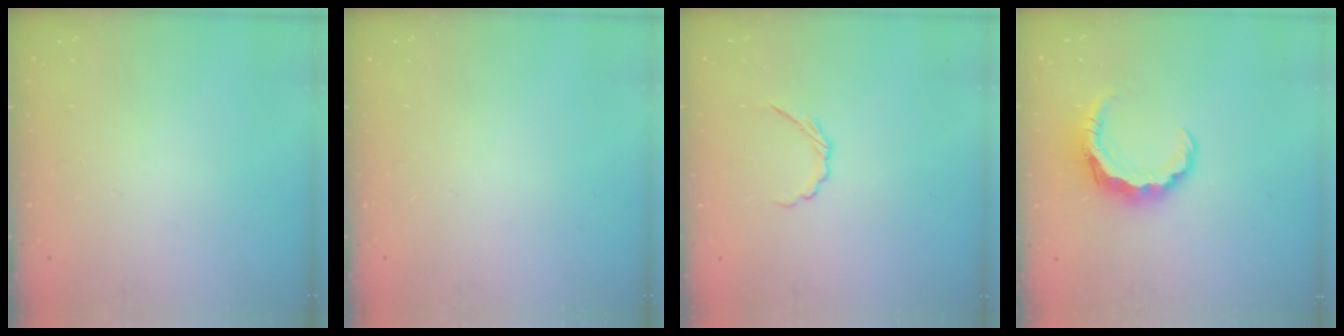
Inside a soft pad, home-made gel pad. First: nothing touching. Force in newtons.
{"total": 0.0}
{"total": 3.0, "press": 2.9, "slide": 0.9}
{"total": 7.8, "press": 7.7, "slide": 1.0}